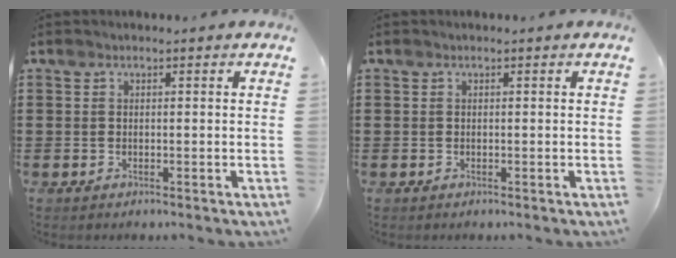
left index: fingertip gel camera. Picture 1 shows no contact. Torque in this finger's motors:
{"motor_torque": [0.00, 0.00, 0.00, 0.00]}